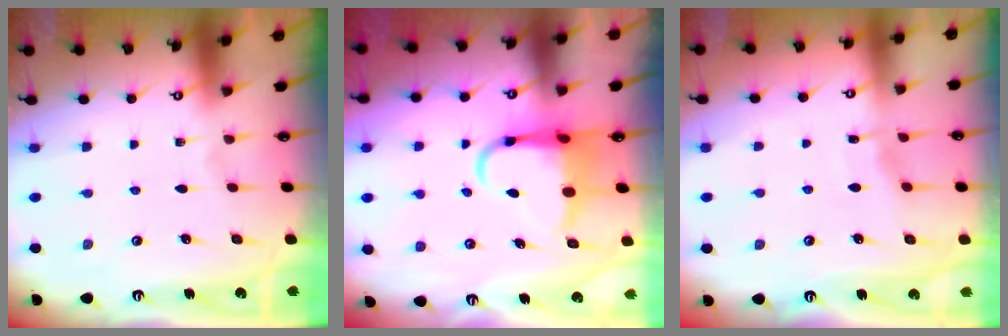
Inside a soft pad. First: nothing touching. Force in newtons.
{"total": 7.5, "press": 7.3, "slide": 1.7}
{"total": 4.9, "press": 4.8, "slide": 0.5}